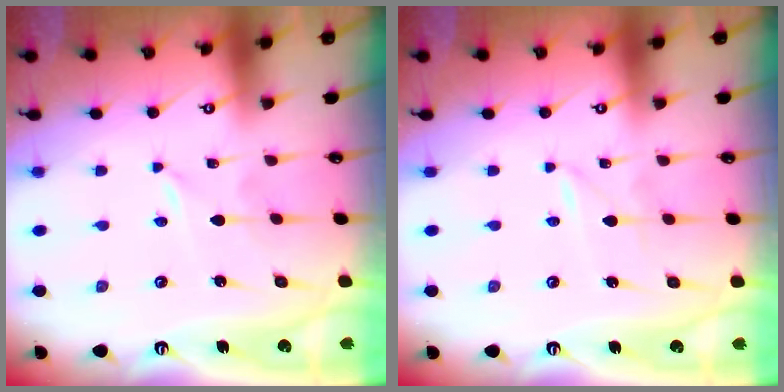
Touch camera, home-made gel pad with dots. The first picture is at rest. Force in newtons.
{"total": 0.9, "press": 0.9, "slide": 0.1}